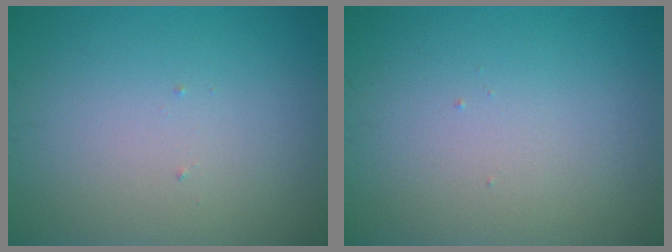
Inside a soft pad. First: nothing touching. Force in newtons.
{"total": 0.0}